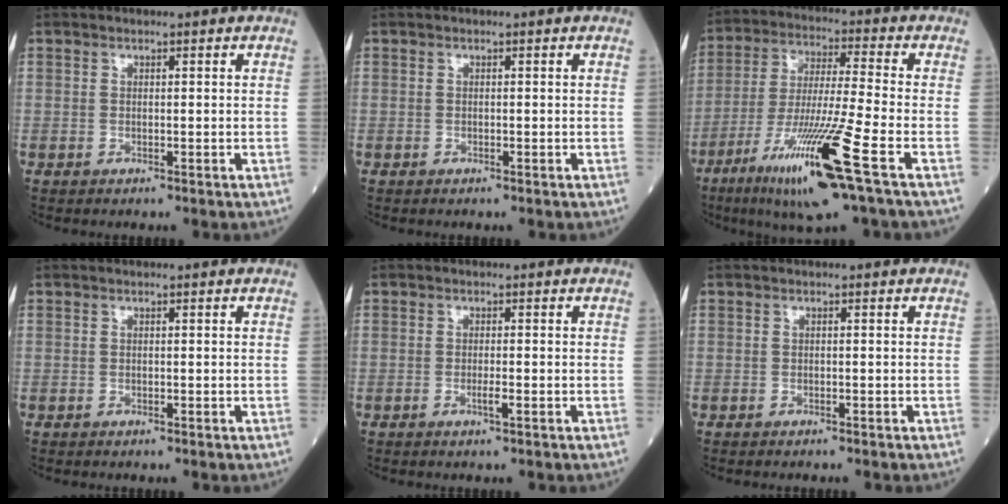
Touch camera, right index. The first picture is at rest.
{"total": 0.0}
{"total": 15.6, "force": [-7.6, -0.7, 13.6], "torque": [-0.278, -0.038, -0.137]}
{"total": 0.0}
{"total": 1.2, "force": [-0.5, 0.0, 1.1], "torque": [-0.024, -0.001, -0.006]}
{"total": 0.8, "force": [-0.7, 0.0, 0.4], "torque": [-0.004, 0.001, -0.010]}